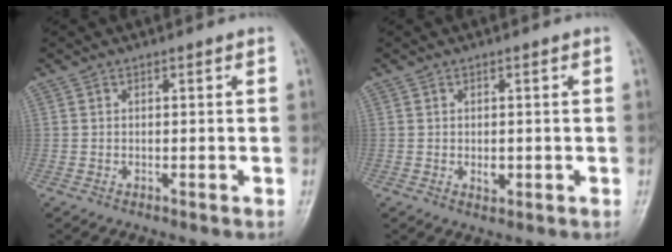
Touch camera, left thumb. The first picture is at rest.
{"total": 2.0, "force": [-0.1, 1.3, 1.5], "torque": [-0.017, -0.003, 0.001]}